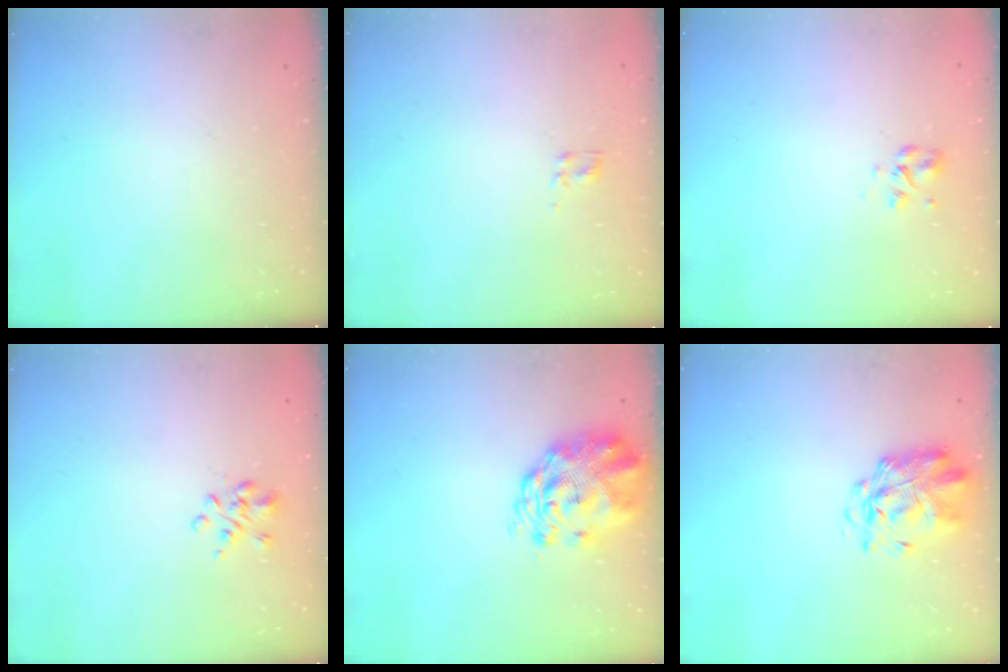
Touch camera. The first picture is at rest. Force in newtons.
{"total": 2.3, "press": 2.0, "slide": 1.2}
{"total": 2.6, "press": 2.4, "slide": 1.0}
{"total": 1.4, "press": 1.2, "slide": 0.8}
{"total": 3.6, "press": 3.5, "slide": 1.1}
{"total": 2.8, "press": 2.7, "slide": 0.8}